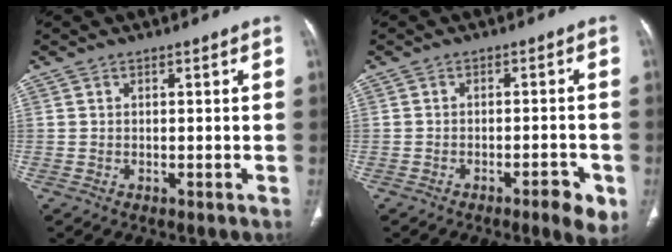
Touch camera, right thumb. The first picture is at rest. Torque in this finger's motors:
{"motor_torque": [0.66, 0.77, -0.17, 0.10, 0.15]}